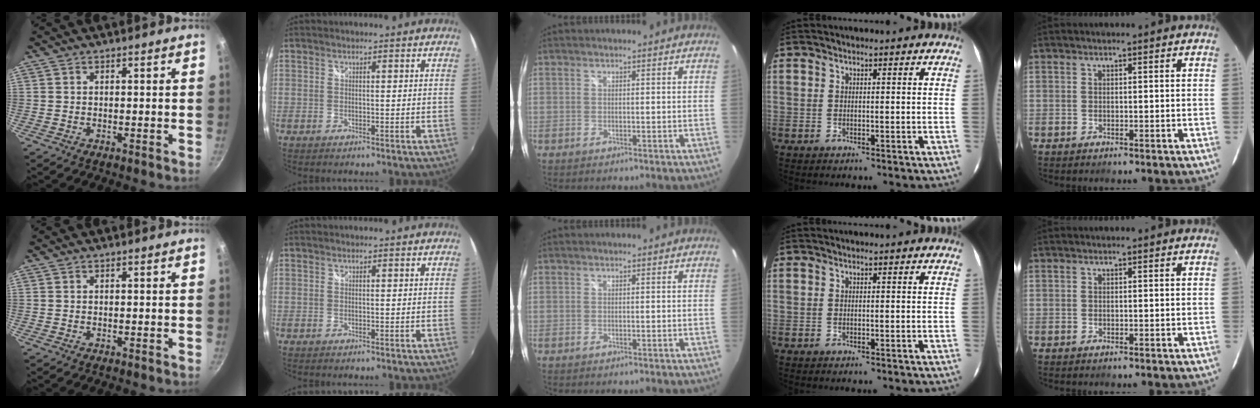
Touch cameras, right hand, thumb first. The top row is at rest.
{}